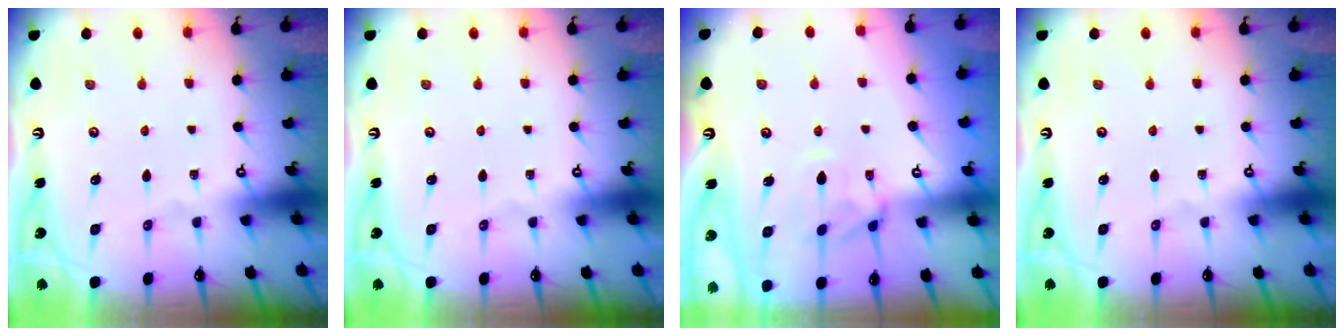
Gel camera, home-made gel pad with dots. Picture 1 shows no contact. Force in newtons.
{"total": 0.0}
{"total": 1.2, "press": 0.7, "slide": 1.0}
{"total": 0.0}